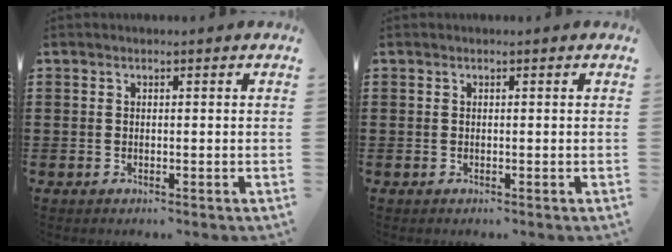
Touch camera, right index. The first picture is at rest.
{"total": 0.0}